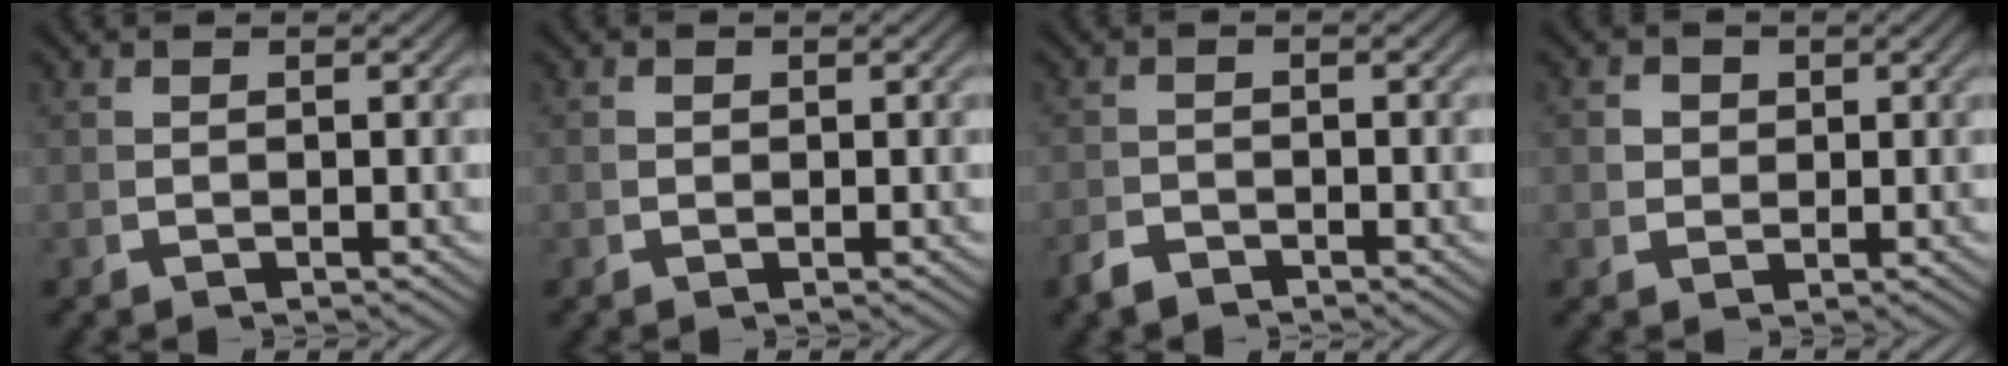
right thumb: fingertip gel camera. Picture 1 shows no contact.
{"total": 0.7, "force": [0.0, 0.7, 0.1], "torque": [-0.005, -0.005, 0.001]}
{"total": 1.7, "force": [-1.7, 0.3, 0.0], "torque": [0.005, -0.006, -0.030]}
{"total": 2.7, "force": [0.9, 2.3, 1.0], "torque": [-0.027, -0.009, 0.020]}